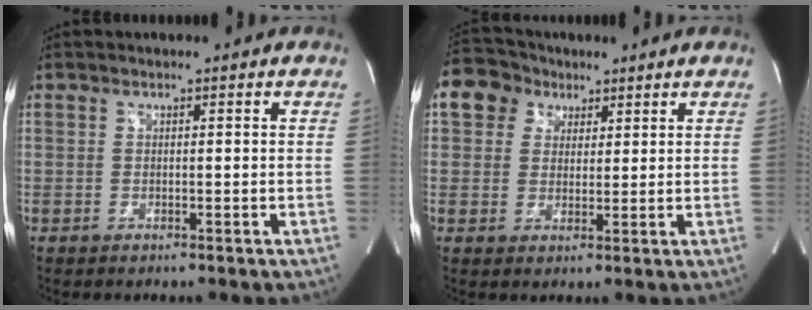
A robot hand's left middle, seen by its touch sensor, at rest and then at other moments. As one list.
[{"total": 7.2, "force": [3.5, 6.0, 1.8], "torque": [-0.038, 0.028, 0.063]}]